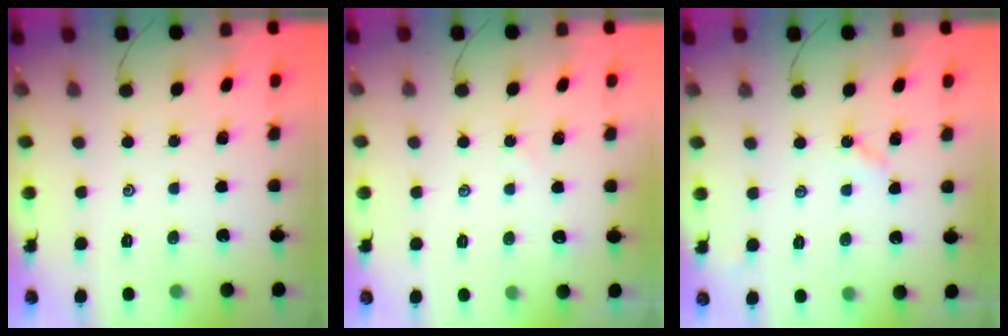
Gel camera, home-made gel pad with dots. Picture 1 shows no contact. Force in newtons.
{"total": 1.8, "press": 1.8, "slide": 0.3}
{"total": 2.6, "press": 2.5, "slide": 0.3}